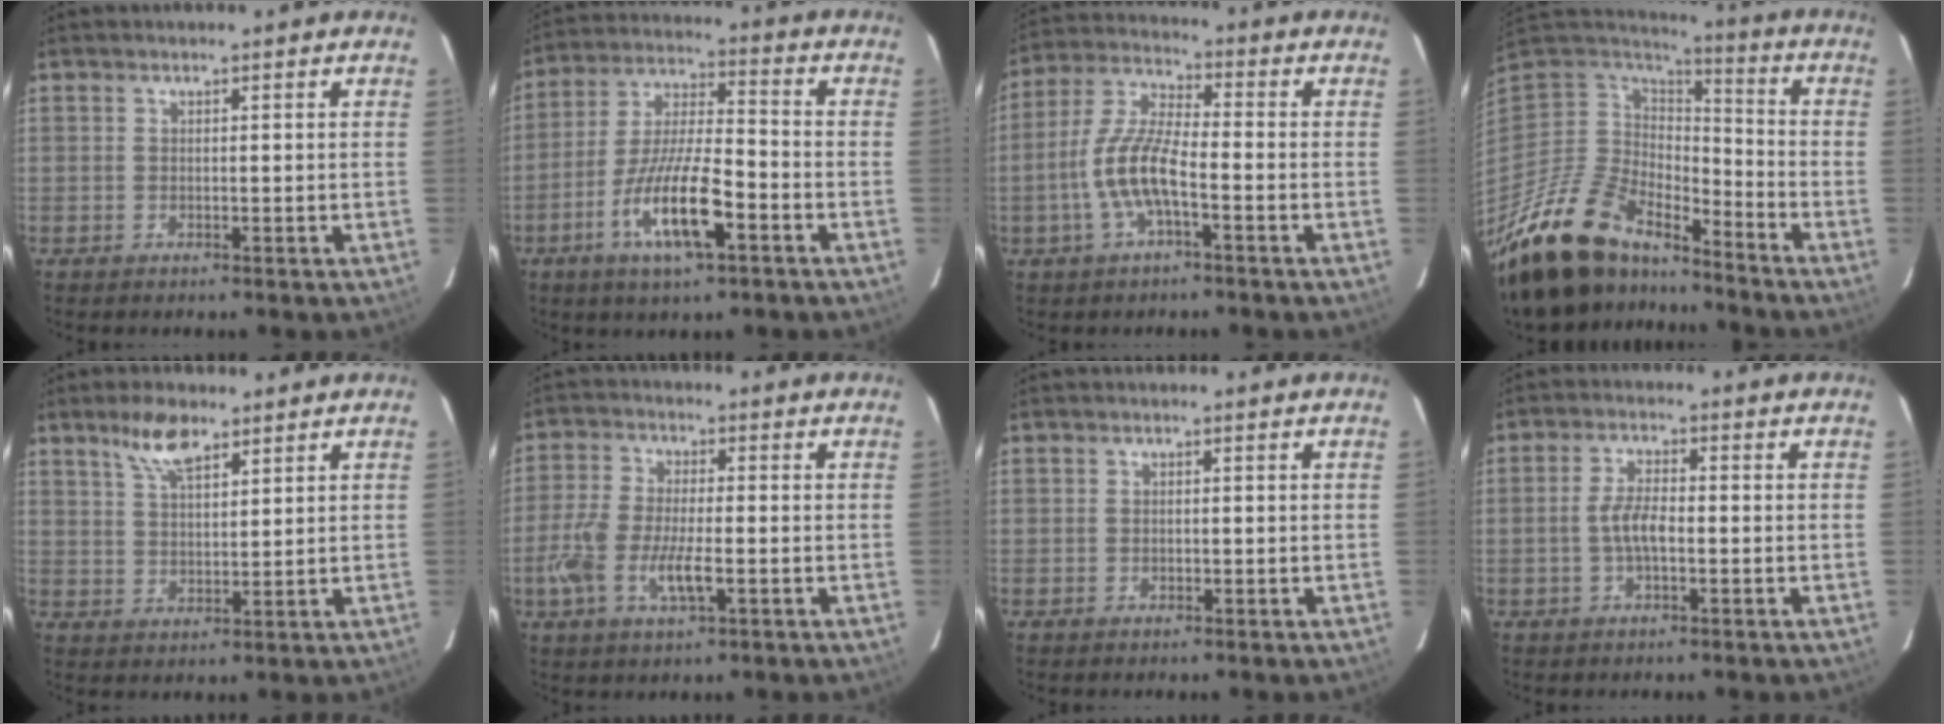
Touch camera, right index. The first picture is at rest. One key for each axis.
{"total": 13.9, "fx": -6.5, "fy": 3.3, "fz": 11.9, "tx": -0.245, "ty": -0.011, "tz": -0.121}
{"total": 9.8, "fx": -3.4, "fy": 2.5, "fz": 8.8, "tx": -0.192, "ty": 0.005, "tz": -0.067}
{"total": 22.1, "fx": -17.3, "fy": 8.5, "fz": 10.8, "tx": -0.228, "ty": -0.027, "tz": -0.309}
{"total": 6.3, "fx": 4.4, "fy": 2.0, "fz": 4.0, "tx": -0.073, "ty": 0.005, "tz": 0.085}
{"total": 9.2, "fx": -3.1, "fy": 3.2, "fz": 8.1, "tx": -0.175, "ty": -0.007, "tz": -0.061}
{"total": 0.6, "fx": -0.1, "fy": 0.6, "fz": 0.2, "tx": -0.002, "ty": 0.000, "tz": -0.002}
{"total": 4.3, "fx": -1.0, "fy": 1.4, "fz": 3.9, "tx": -0.082, "ty": 0.006, "tz": -0.018}